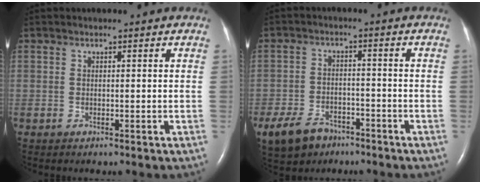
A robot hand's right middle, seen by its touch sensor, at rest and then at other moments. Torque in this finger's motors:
{"motor_torque": [0.47, -0.44, 0.11, 0.04]}